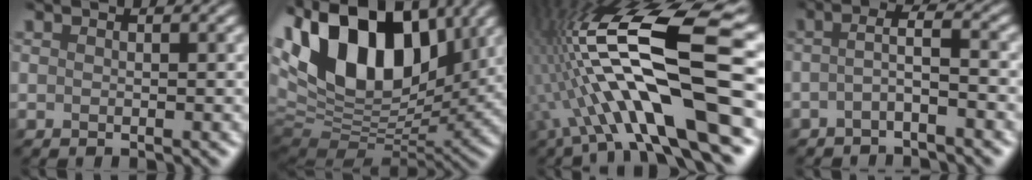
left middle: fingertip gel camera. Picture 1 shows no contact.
{"total": 16.4, "force": [6.8, 9.7, 11.3], "torque": [-0.212, 0.033, 0.111]}
{"total": 15.0, "force": [-1.6, 3.8, 14.4], "torque": [-0.270, 0.035, -0.024]}
{"total": 2.2, "force": [-1.0, 0.2, 2.0], "torque": [-0.036, 0.013, -0.028]}